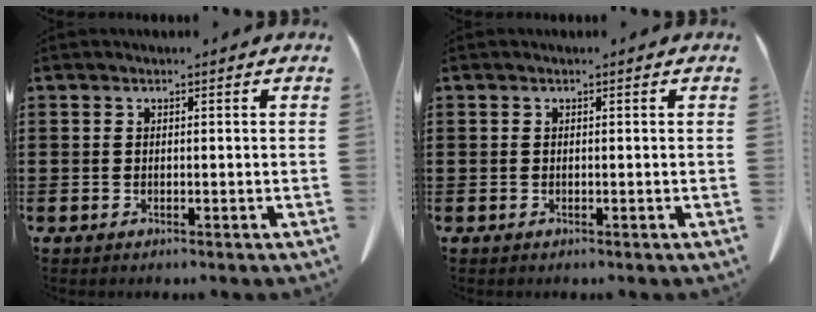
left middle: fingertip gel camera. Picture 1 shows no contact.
{"total": 0.0}